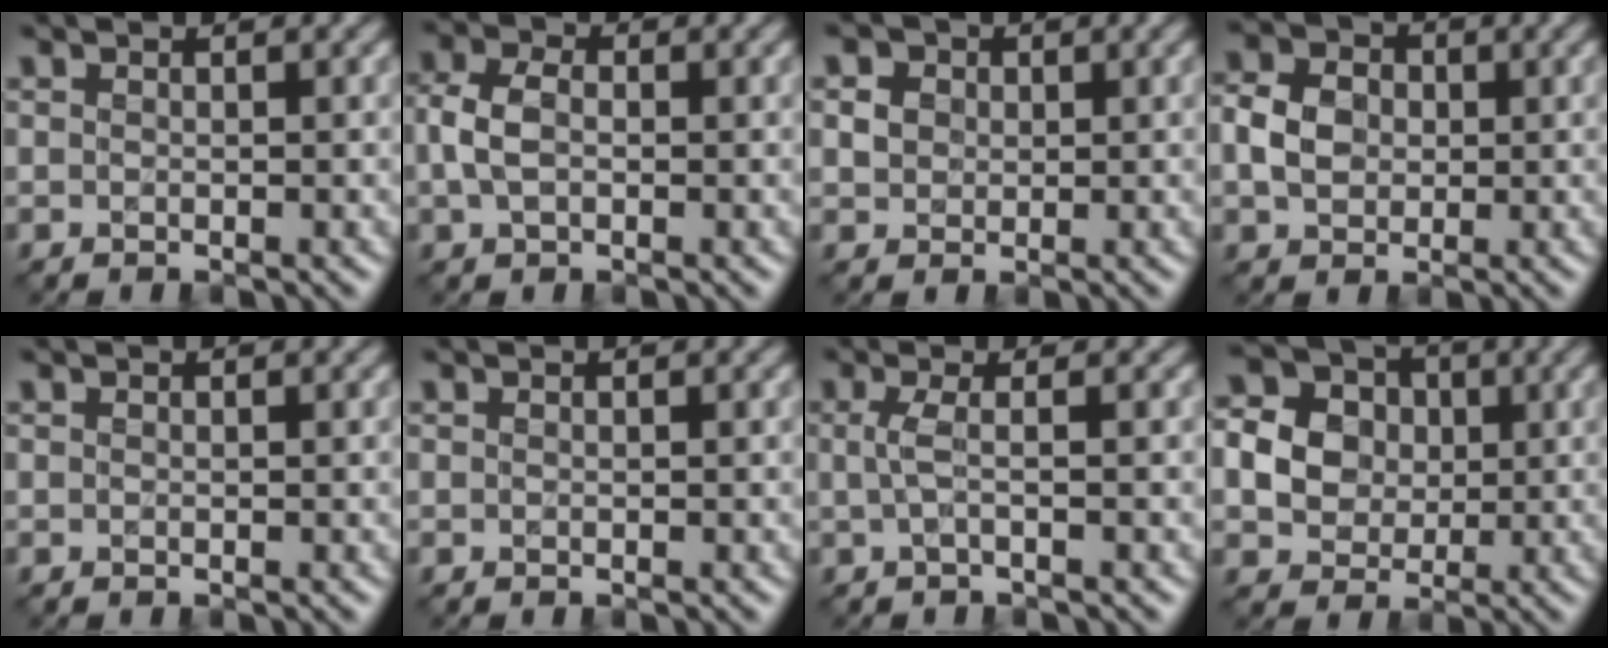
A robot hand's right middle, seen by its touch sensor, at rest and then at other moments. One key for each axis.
{"total": 3.3, "fx": -0.1, "fy": 2.3, "fz": 2.4, "tx": -0.058, "ty": 0.004, "tz": -0.008}
{"total": 2.6, "fx": 0.9, "fy": 2.1, "fz": 1.1, "tx": -0.029, "ty": 0.002, "tz": 0.022}
{"total": 4.2, "fx": 0.1, "fy": 3.5, "fz": 2.4, "tx": -0.053, "ty": 0.006, "tz": -0.004}
{"total": 0.0}
{"total": 0.0}
{"total": 1.9, "fx": 0.0, "fy": 0.5, "fz": 1.8, "tx": -0.038, "ty": -0.001, "tz": -0.003}
{"total": 6.8, "fx": 0.8, "fy": 6.0, "fz": 3.2, "tx": -0.078, "ty": 0.018, "tz": 0.002}